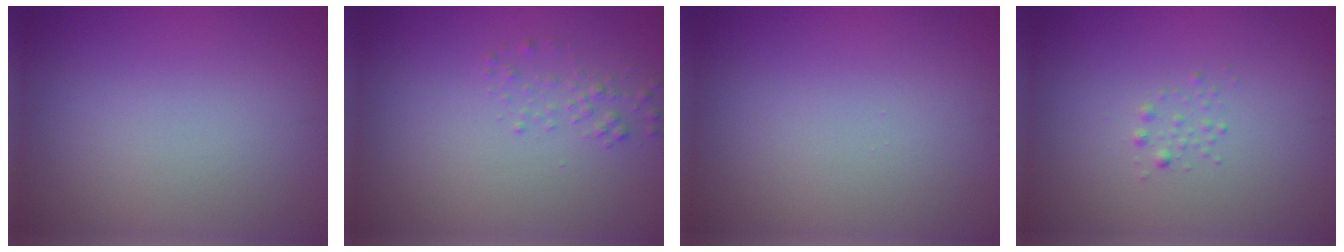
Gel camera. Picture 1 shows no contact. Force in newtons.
{"total": 1.2, "press": 1.2, "slide": 0.1}
{"total": 0.0}
{"total": 0.7, "press": 0.7, "slide": 0.0}